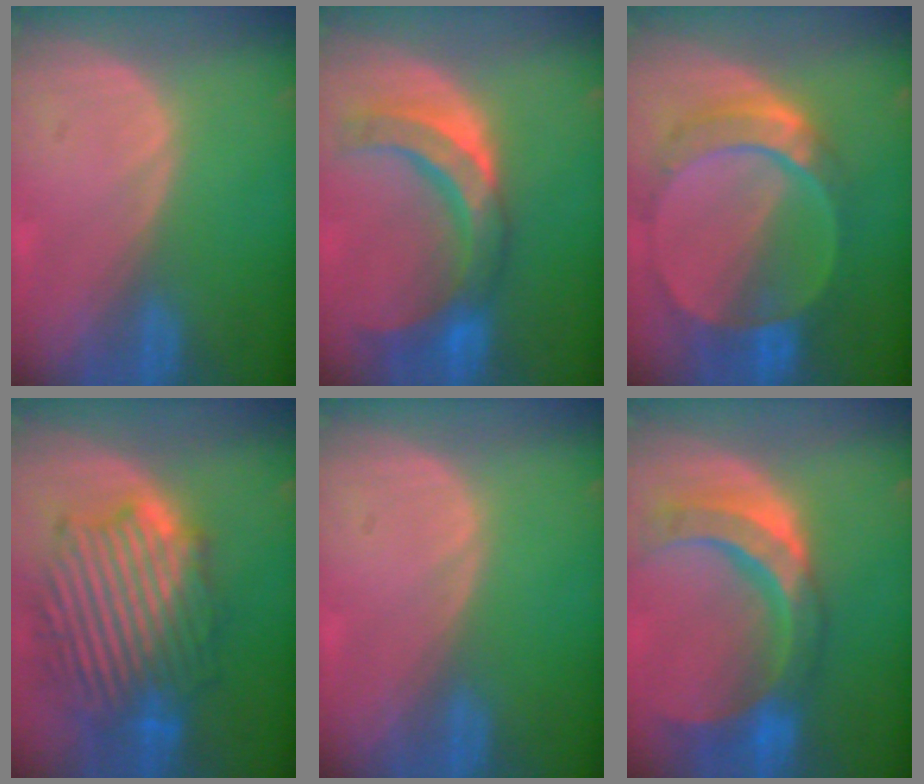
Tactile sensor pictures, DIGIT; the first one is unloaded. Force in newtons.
{"total": 9.8, "press": 9.4, "slide": 2.9}
{"total": 9.4, "press": 8.3, "slide": 4.5}
{"total": 12.9, "press": 12.8, "slide": 1.1}
{"total": 0.0}
{"total": 11.6, "press": 9.8, "slide": 6.2}